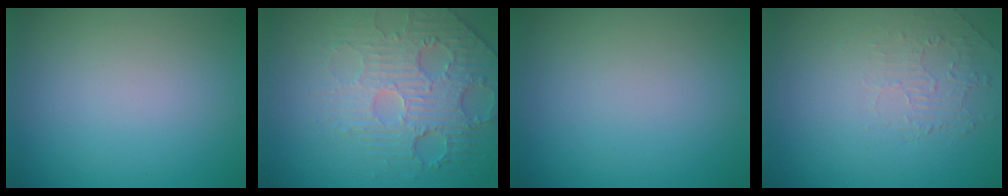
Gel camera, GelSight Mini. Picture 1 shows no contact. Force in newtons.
{"total": 4.3, "press": 4.0, "slide": 1.6}
{"total": 0.0}
{"total": 1.9, "press": 0.3, "slide": 1.9}